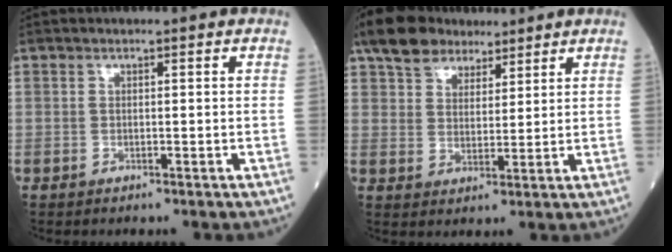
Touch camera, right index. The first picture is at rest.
{"total": 9.0, "force": [6.7, 4.9, 3.3], "torque": [-0.060, 0.029, 0.120]}